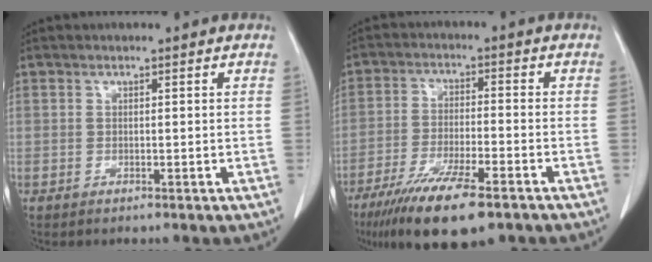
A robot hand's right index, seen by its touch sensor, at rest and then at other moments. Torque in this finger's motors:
{"motor_torque": [1.05, -1.09, 0.60, 0.21]}